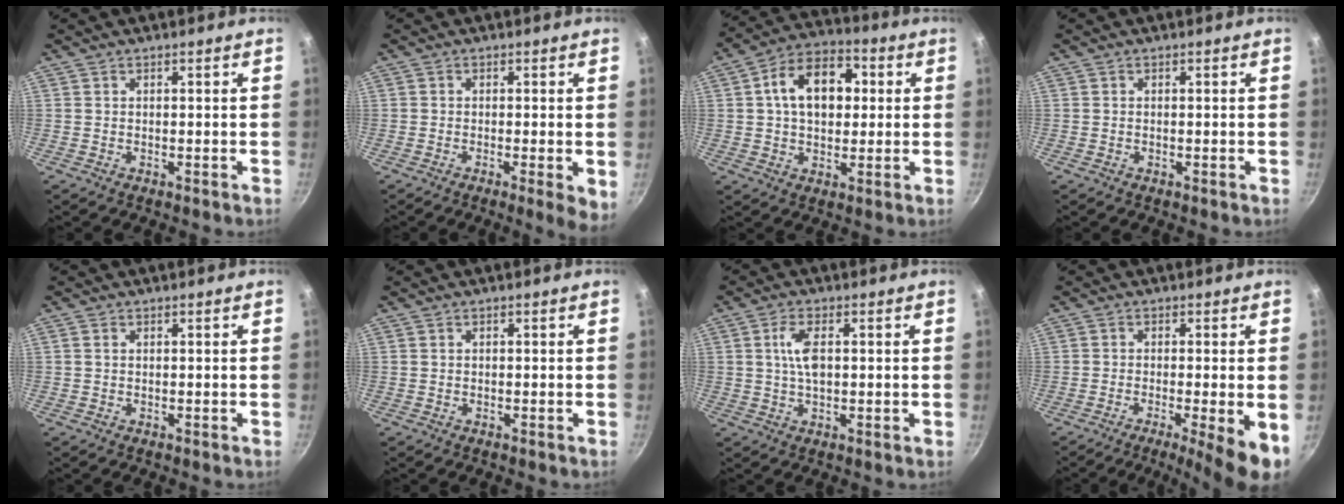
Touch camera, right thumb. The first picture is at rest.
{"total": 4.6, "force": [-1.0, 0.9, 4.4], "torque": [-0.055, -0.006, -0.014]}
{"total": 13.4, "force": [2.2, 9.1, 9.6], "torque": [-0.117, 0.021, 0.022]}
{"total": 0.0}
{"total": 0.7, "force": [0.2, 0.5, 0.4], "torque": [-0.009, 0.002, 0.003]}
{"total": 0.0}
{"total": 5.4, "force": [0.9, 2.3, 4.7], "torque": [-0.091, 0.005, 0.015]}
{"total": 8.9, "force": [-3.1, 1.5, 8.2], "torque": [-0.120, -0.002, -0.045]}